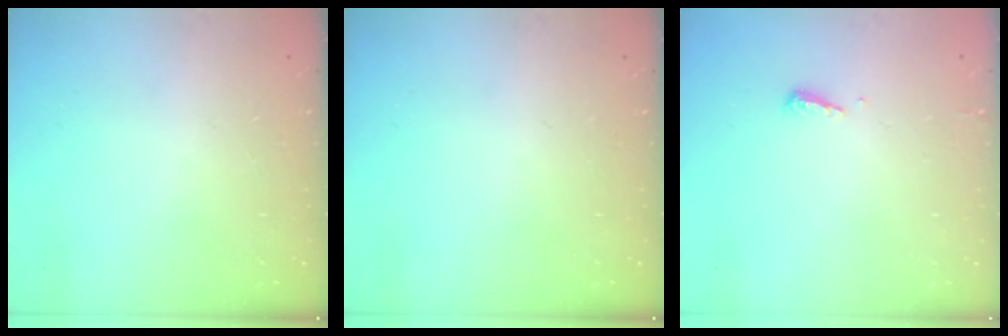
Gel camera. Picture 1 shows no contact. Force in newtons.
{"total": 0.0}
{"total": 5.1, "press": 5.1, "slide": 0.5}